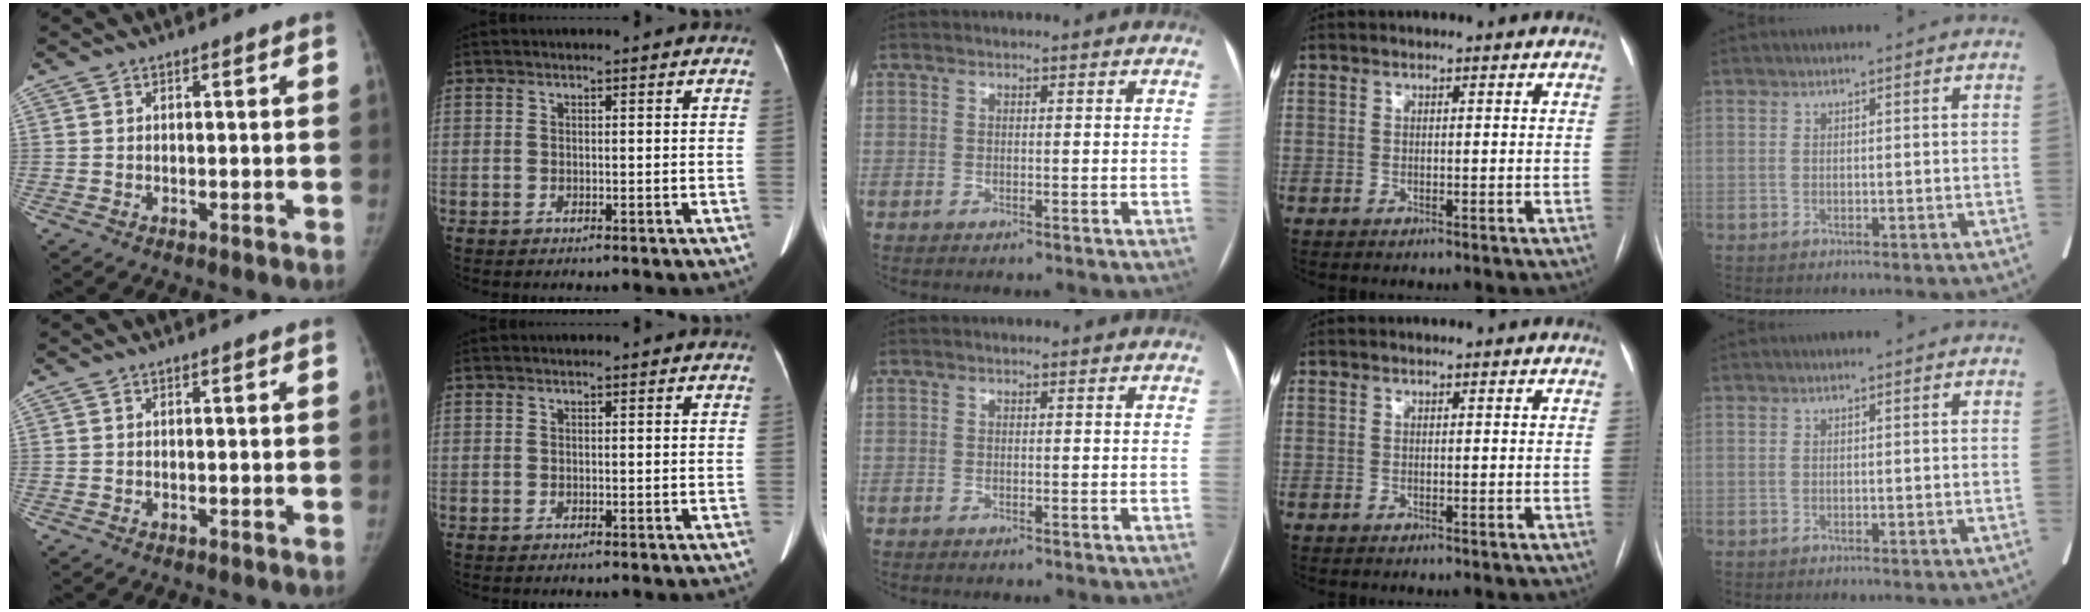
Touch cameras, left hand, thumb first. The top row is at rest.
{}